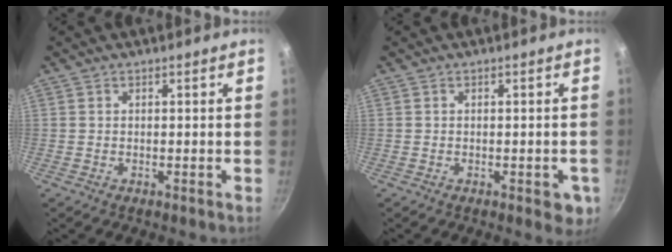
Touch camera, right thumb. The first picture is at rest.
{"total": 3.6, "force": [-1.5, 1.7, 2.9], "torque": [-0.017, 0.004, -0.014]}